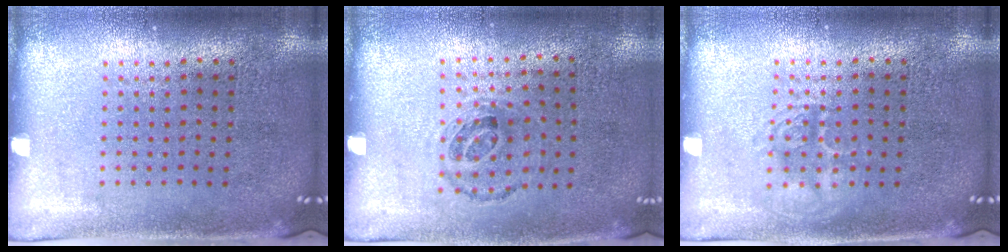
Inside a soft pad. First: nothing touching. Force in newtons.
{"total": 1.0, "press": 0.7, "slide": 0.7}
{"total": 1.8, "press": 1.7, "slide": 0.2}